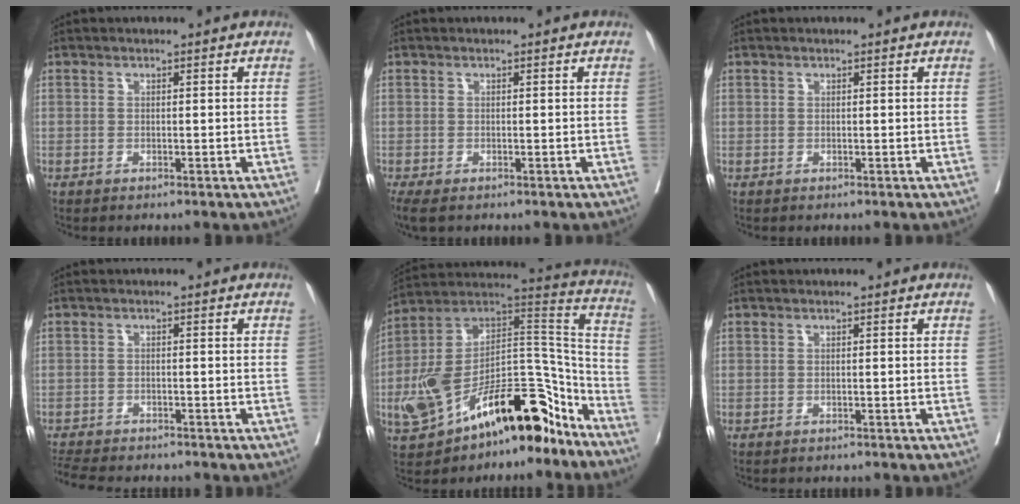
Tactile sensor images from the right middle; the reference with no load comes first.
{"total": 4.7, "force": [-3.4, 1.8, 2.6], "torque": [-0.059, -0.019, -0.057]}
{"total": 0.0}
{"total": 10.5, "force": [-9.5, 2.3, 3.8], "torque": [-0.077, -0.014, -0.135]}
{"total": 24.2, "force": [-14.3, 8.3, 17.7], "torque": [-0.287, 0.030, -0.232]}
{"total": 3.4, "force": [-3.1, 0.9, 1.0], "torque": [-0.019, -0.005, -0.038]}